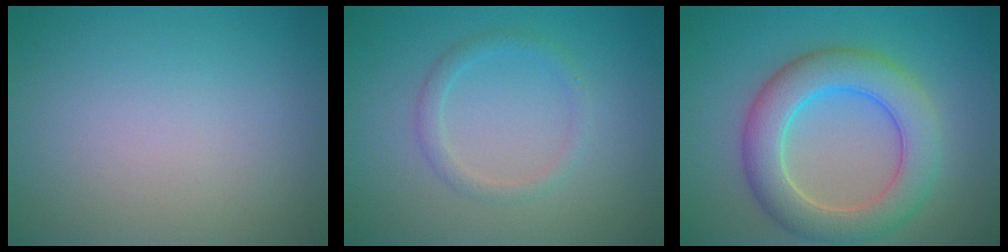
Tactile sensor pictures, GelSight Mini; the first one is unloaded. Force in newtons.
{"total": 1.6, "press": 1.6, "slide": 0.0}
{"total": 6.6, "press": 6.6, "slide": 0.3}